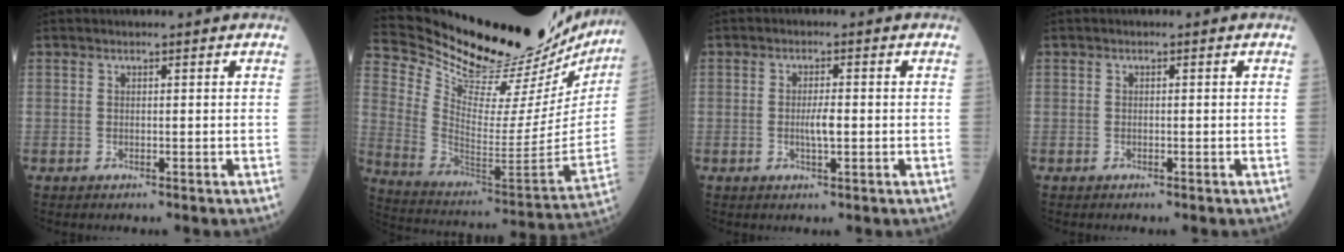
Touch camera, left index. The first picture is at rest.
{"total": 34.1, "force": [30.3, 6.8, 14.2], "torque": [-0.243, -0.099, 0.414]}
{"total": 2.5, "force": [-0.6, 0.3, 2.4], "torque": [-0.046, -0.004, -0.012]}
{"total": 0.0}